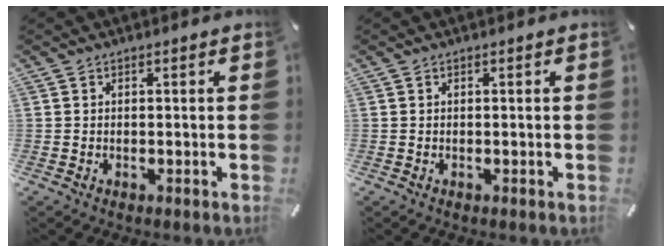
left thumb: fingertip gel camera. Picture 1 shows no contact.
{"total": 0.0}